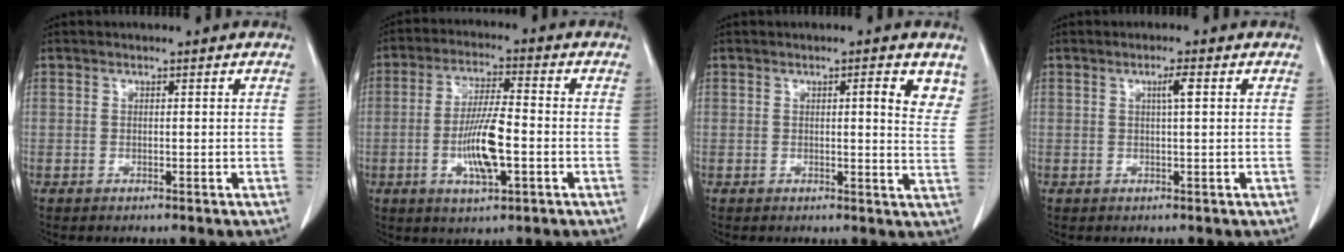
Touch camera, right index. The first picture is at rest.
{"total": 9.3, "force": [-2.3, 1.8, 8.8], "torque": [-0.170, -0.001, -0.040]}
{"total": 4.9, "force": [2.6, 0.8, 4.1], "torque": [-0.037, -0.009, 0.024]}
{"total": 1.9, "force": [0.5, -0.1, 1.9], "torque": [-0.035, 0.003, 0.007]}